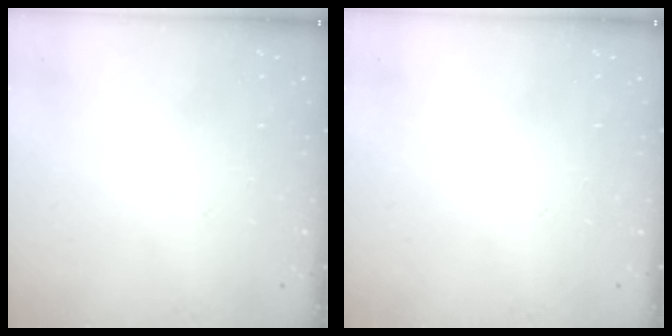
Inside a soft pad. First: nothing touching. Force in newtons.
{"total": 0.0}